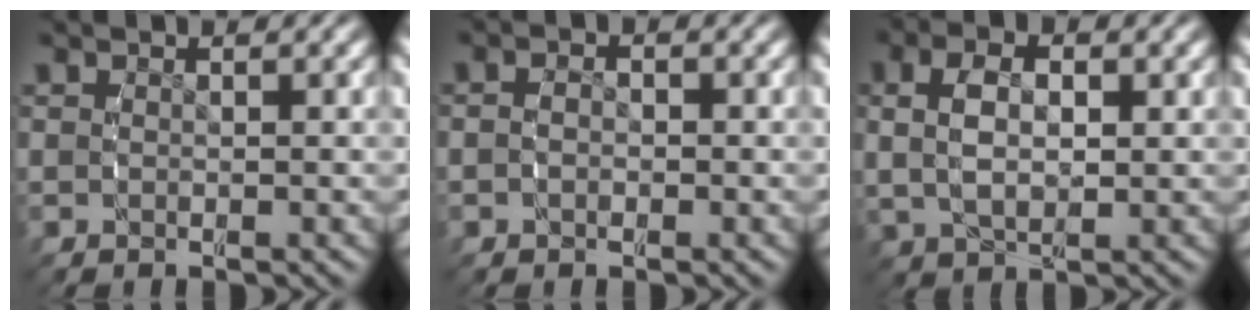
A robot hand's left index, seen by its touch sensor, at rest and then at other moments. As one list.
[{"total": 1.3, "force": [-0.5, 0.9, 0.8], "torque": [-0.022, -0.005, -0.009]}, {"total": 4.9, "force": [0.8, 3.1, 3.8], "torque": [-0.075, -0.005, 0.020]}]